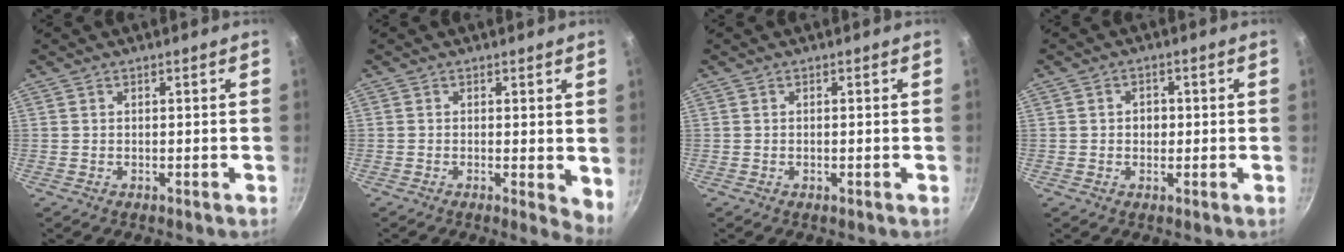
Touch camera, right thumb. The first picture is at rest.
{"total": 3.8, "force": [0.1, 1.2, 3.6], "torque": [-0.045, -0.010, -0.001]}
{"total": 0.6, "force": [-0.2, 0.1, 0.5], "torque": [-0.009, 0.001, -0.004]}
{"total": 2.8, "force": [0.0, 2.3, 1.5], "torque": [-0.008, 0.003, -0.003]}